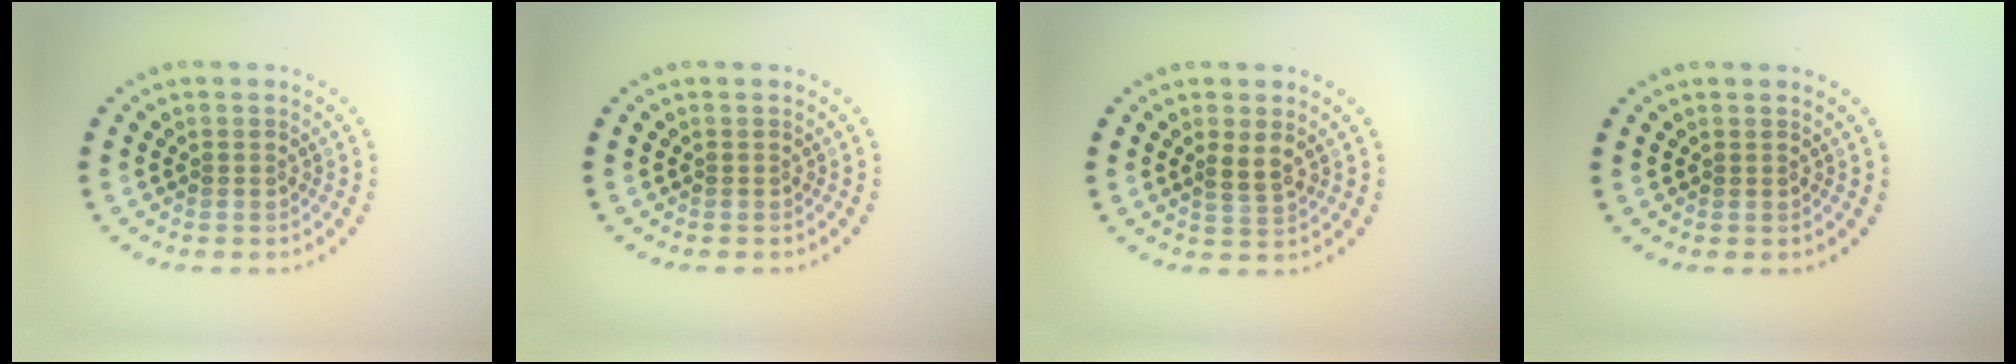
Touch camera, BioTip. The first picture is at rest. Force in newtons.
{"total": 0.0}
{"total": 1.8, "press": 1.6, "slide": 0.8}
{"total": 0.0}